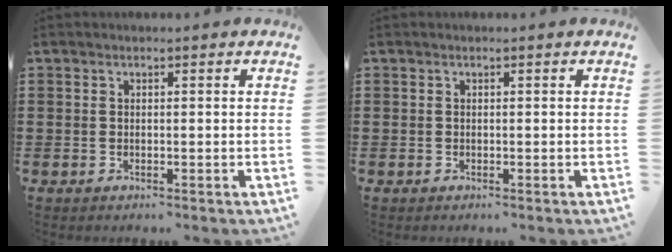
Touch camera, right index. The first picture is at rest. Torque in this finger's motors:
{"motor_torque": [-1.09, 1.05, -0.01, -0.02]}